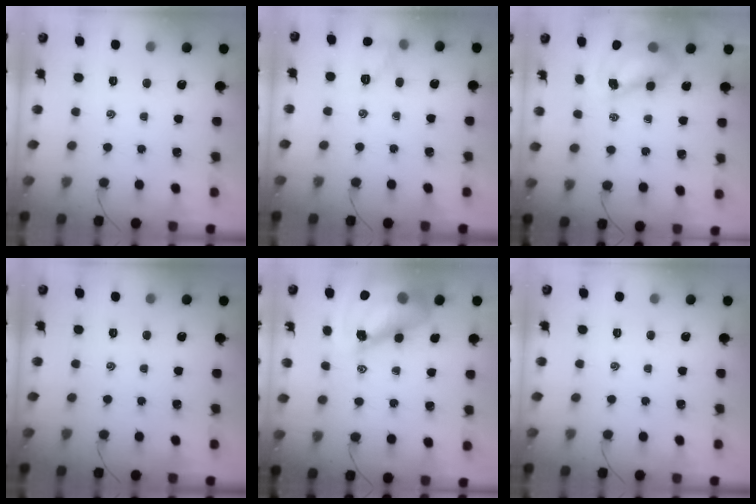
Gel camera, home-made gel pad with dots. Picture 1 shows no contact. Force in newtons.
{"total": 6.8, "press": 6.7, "slide": 1.1}
{"total": 8.5, "press": 8.2, "slide": 2.4}
{"total": 0.0}
{"total": 17.7, "press": 17.0, "slide": 5.0}
{"total": 0.0}